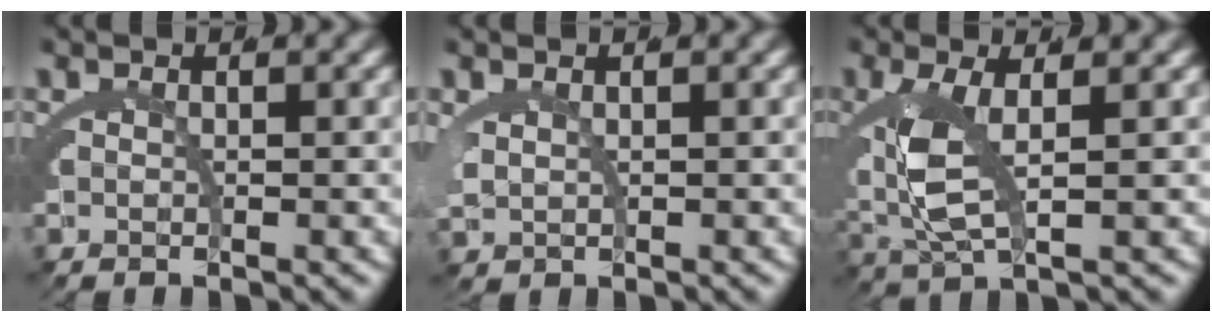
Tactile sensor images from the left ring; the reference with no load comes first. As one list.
[{"total": 1.4, "force": [0.9, 0.8, 0.8], "torque": [-0.031, -0.011, 0.029]}, {"total": 4.9, "force": [0.7, 1.3, 4.7], "torque": [-0.104, -0.009, 0.022]}]